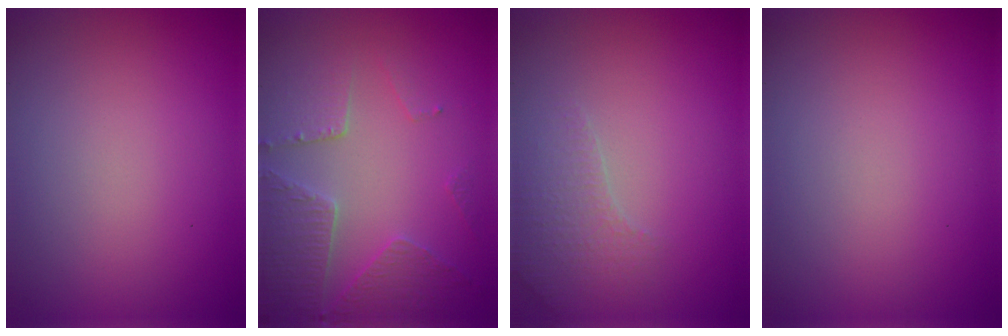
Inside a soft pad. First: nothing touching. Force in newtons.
{"total": 4.6, "press": 3.4, "slide": 3.1}
{"total": 2.3, "press": 2.2, "slide": 0.7}
{"total": 0.0}